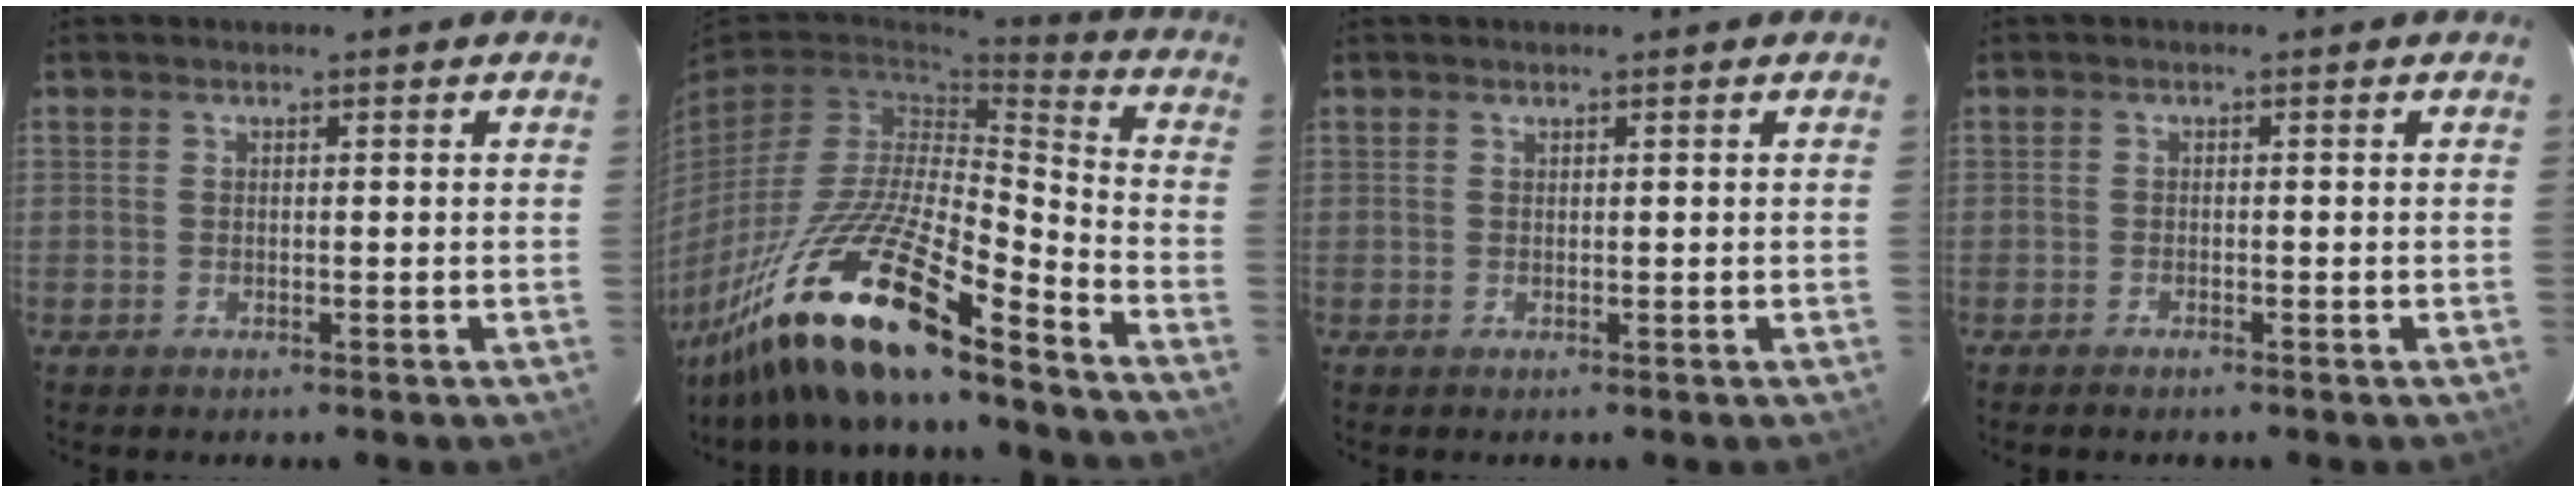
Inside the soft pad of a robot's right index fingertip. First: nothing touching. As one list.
[{"total": 20.2, "force": [-15.1, 3.0, 13.1], "torque": [-0.263, -0.023, -0.289]}, {"total": 0.7, "force": [0.3, -0.4, -0.5], "torque": [0.007, -0.001, 0.006]}, {"total": 0.8, "force": [-0.8, 0.1, 0.1], "torque": [-0.006, -0.002, -0.016]}]